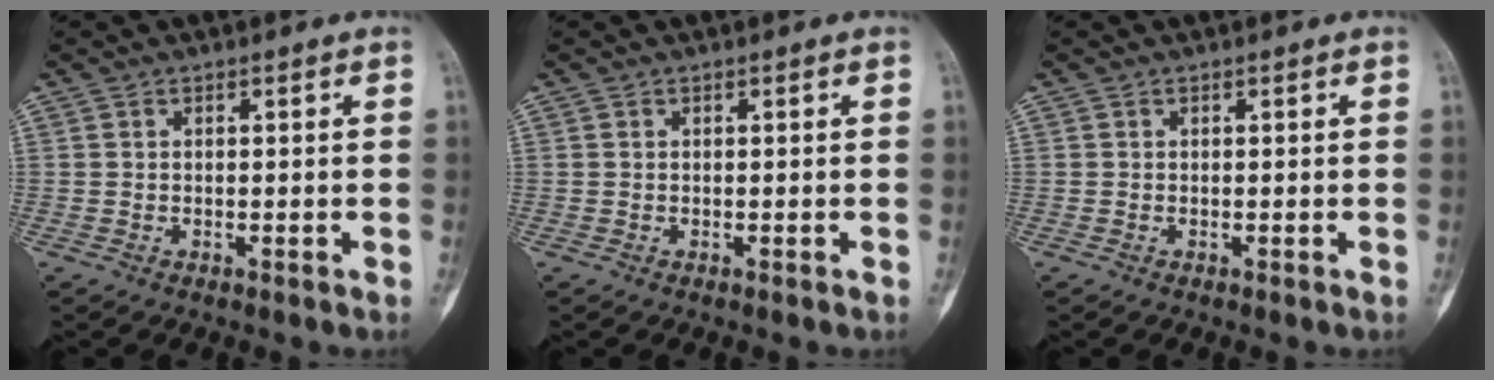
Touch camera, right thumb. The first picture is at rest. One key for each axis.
{"total": 0.0}
{"total": 0.0}